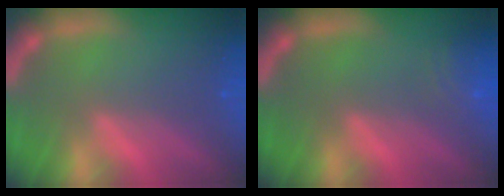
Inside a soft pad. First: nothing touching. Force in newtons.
{"total": 3.0}